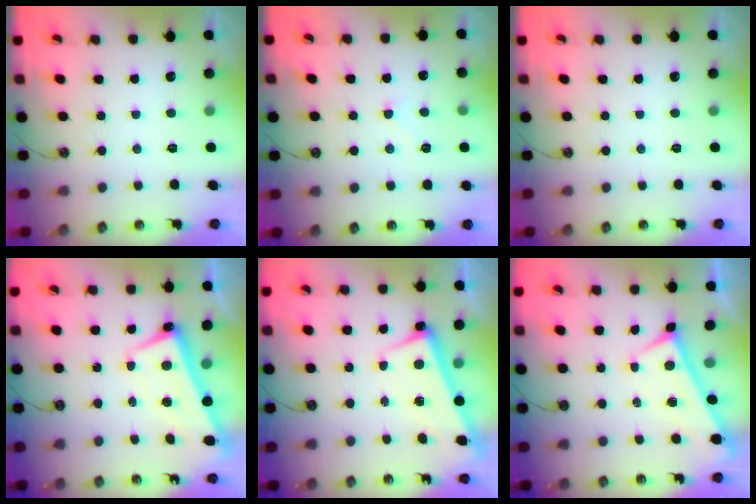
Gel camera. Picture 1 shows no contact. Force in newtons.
{"total": 5.0, "press": 4.9, "slide": 0.3}
{"total": 0.0}
{"total": 2.7, "press": 2.7, "slide": 0.4}
{"total": 2.5, "press": 2.4, "slide": 0.5}
{"total": 0.0}